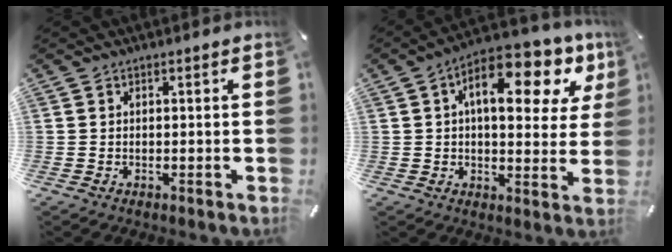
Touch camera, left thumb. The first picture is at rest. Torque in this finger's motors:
{"motor_torque": [0.61, 0.80, 1.86, -0.90, 0.41]}